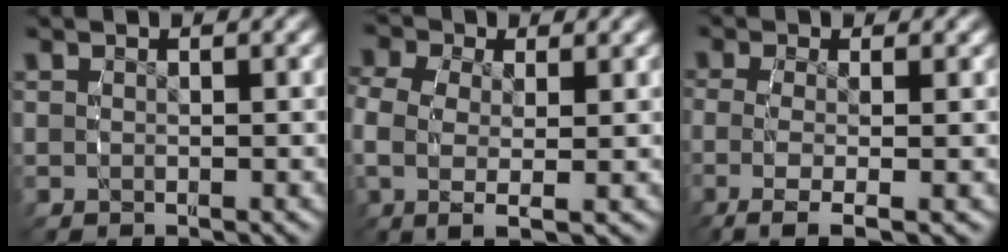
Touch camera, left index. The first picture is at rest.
{"total": 5.0, "force": [0.1, 3.0, 4.0], "torque": [-0.099, -0.019, 0.008]}
{"total": 5.1, "force": [-2.1, 2.1, 4.2], "torque": [-0.105, -0.033, -0.013]}